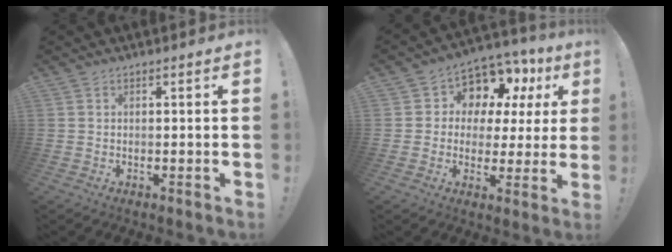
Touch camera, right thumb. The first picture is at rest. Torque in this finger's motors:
{"motor_torque": [1.65, 1.80, 0.58, -0.39, 0.03]}